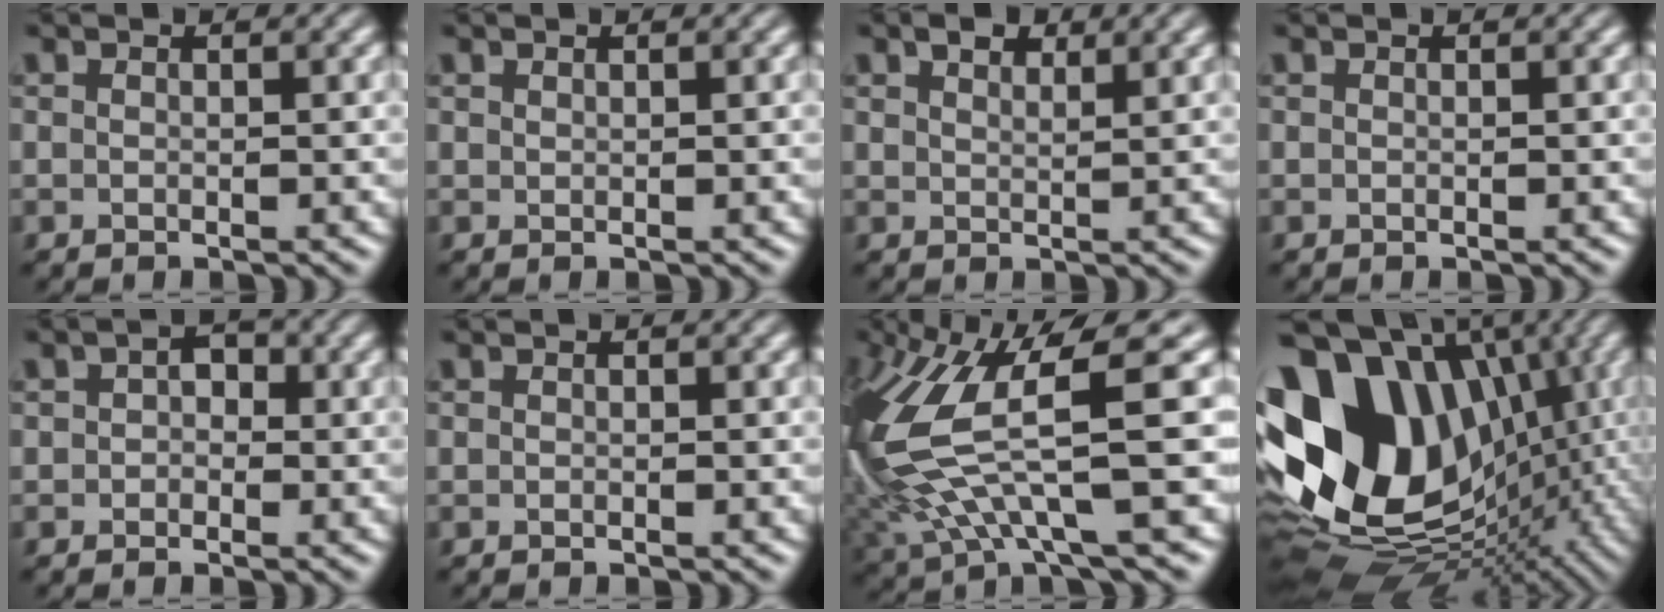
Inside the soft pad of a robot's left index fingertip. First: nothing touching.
{"total": 0.0}
{"total": 1.5, "force": [1.4, 0.2, 0.4], "torque": [-0.008, 0.009, 0.034]}
{"total": 0.0}
{"total": 1.3, "force": [-0.1, 1.0, 0.8], "torque": [-0.014, 0.011, 0.000]}
{"total": 0.0}
{"total": 11.9, "force": [1.1, 3.7, 11.3], "torque": [-0.271, -0.011, 0.040]}
{"total": 16.9, "force": [0.8, 12.7, 11.1], "torque": [-0.227, 0.023, 0.014]}